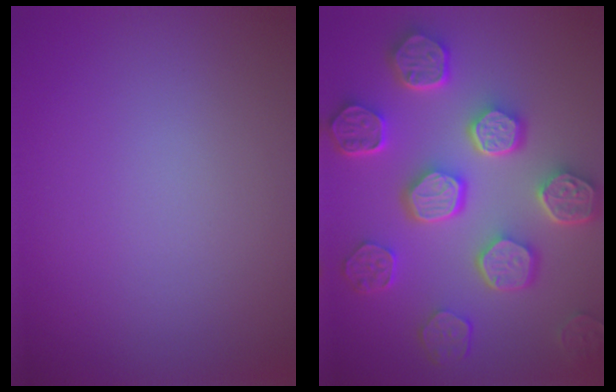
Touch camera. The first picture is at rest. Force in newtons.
{"total": 8.3, "press": 6.4, "slide": 5.3}